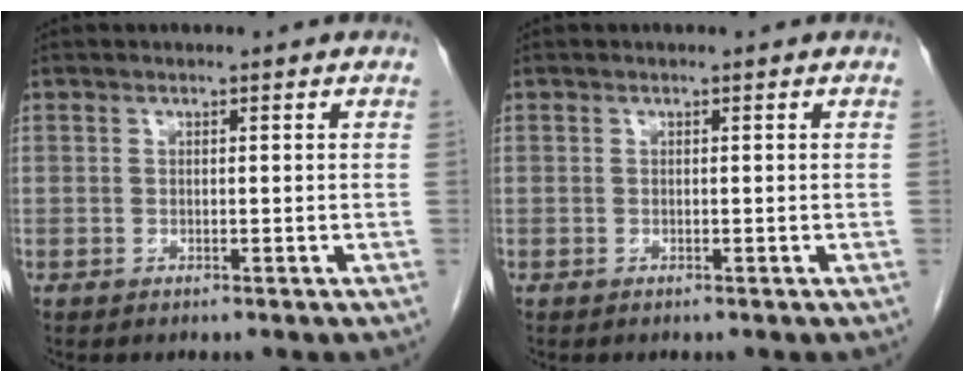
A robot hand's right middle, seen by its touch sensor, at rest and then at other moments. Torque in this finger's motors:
{"motor_torque": [-0.03, -0.54, -0.11, -0.04]}